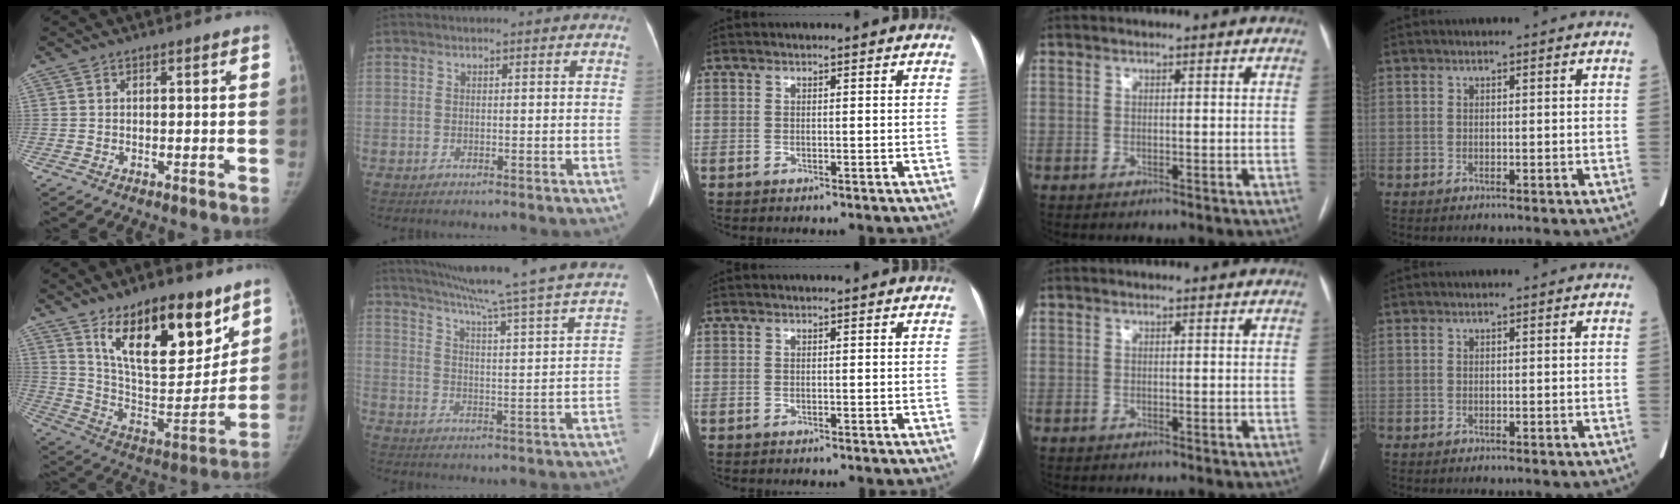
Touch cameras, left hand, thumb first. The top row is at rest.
{"thumb": {"total": 22.6, "force": [13.6, 9.5, 15.4], "torque": [-0.187, -0.077, 0.237]}, "index": {"total": 28.3, "force": [23.7, -0.2, 15.5], "torque": [-0.245, -0.043, 0.305]}}